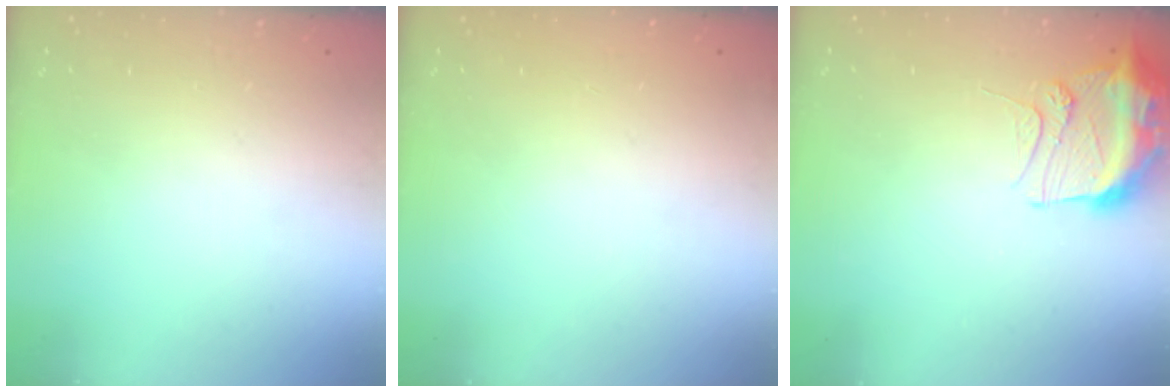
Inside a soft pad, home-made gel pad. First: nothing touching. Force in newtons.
{"total": 2.8, "press": 2.3, "slide": 1.7}
{"total": 9.9, "press": 9.8, "slide": 1.4}